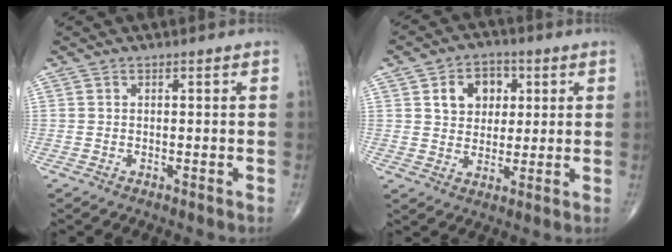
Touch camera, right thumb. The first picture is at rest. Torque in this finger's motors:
{"motor_torque": [0.59, 1.81, 0.65, 0.09, 0.05]}